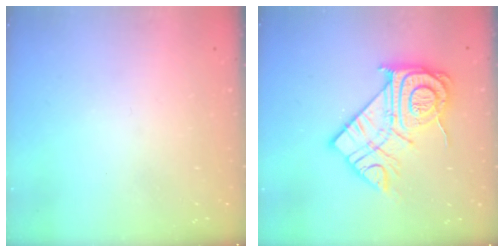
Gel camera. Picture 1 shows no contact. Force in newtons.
{"total": 19.5, "press": 19.4, "slide": 1.6}